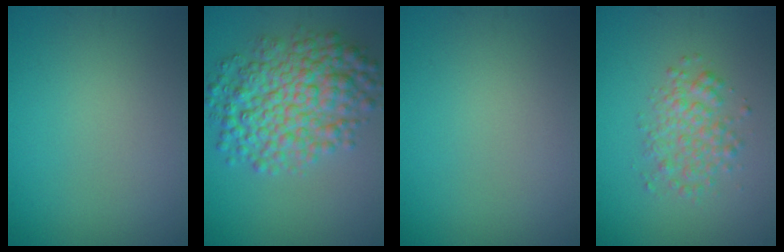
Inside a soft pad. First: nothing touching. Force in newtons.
{"total": 7.8, "press": 7.8, "slide": 0.1}
{"total": 0.0}
{"total": 3.0, "press": 3.0, "slide": 0.1}